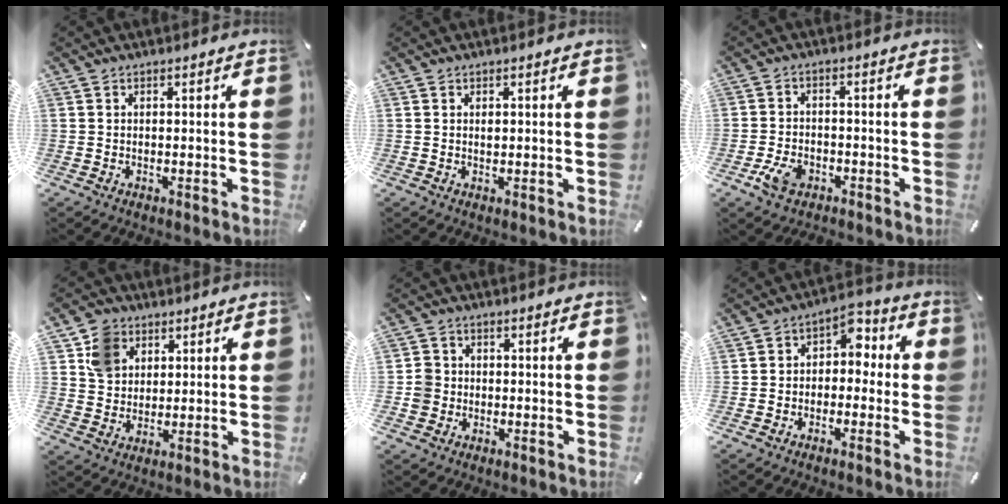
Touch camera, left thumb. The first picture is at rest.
{"total": 0.8, "force": [0.2, 0.5, 0.6], "torque": [-0.013, -0.001, 0.003]}
{"total": 5.5, "force": [-3.0, 3.5, 3.0], "torque": [-0.065, 0.013, -0.056]}
{"total": 8.3, "force": [3.7, 7.1, 2.4], "torque": [-0.046, 0.002, 0.072]}
{"total": 4.3, "force": [-0.8, 4.1, 0.9], "torque": [-0.011, 0.006, -0.013]}
{"total": 5.0, "force": [-0.7, 4.5, 2.2], "torque": [-0.030, 0.008, -0.020]}